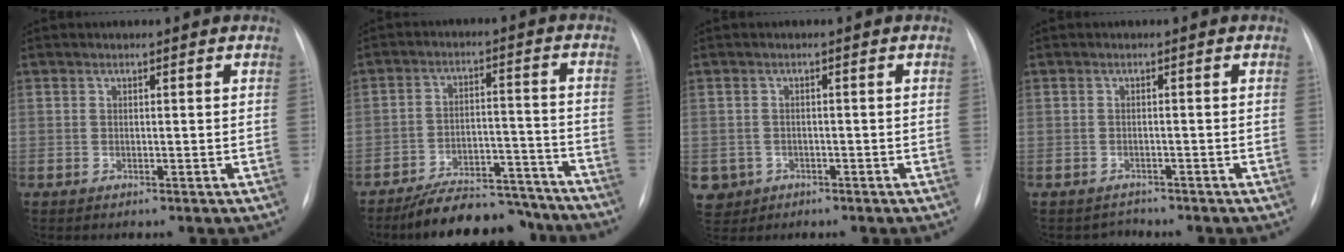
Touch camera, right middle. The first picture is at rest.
{"total": 13.9, "force": [-12.7, 4.3, 3.7], "torque": [-0.034, 0.035, -0.183]}
{"total": 5.3, "force": [-2.3, 4.7, 0.7], "torque": [-0.023, 0.003, -0.033]}
{"total": 1.6, "force": [-1.4, 0.4, -0.7], "torque": [0.013, -0.005, -0.020]}